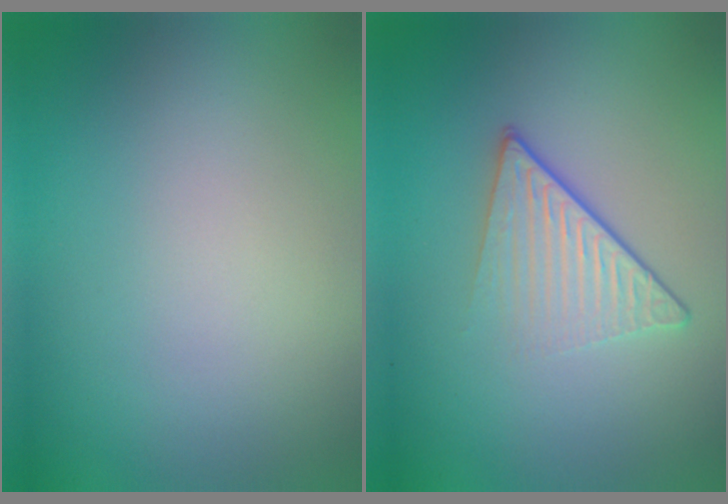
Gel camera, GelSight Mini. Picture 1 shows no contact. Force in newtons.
{"total": 4.2, "press": 2.7, "slide": 3.2}